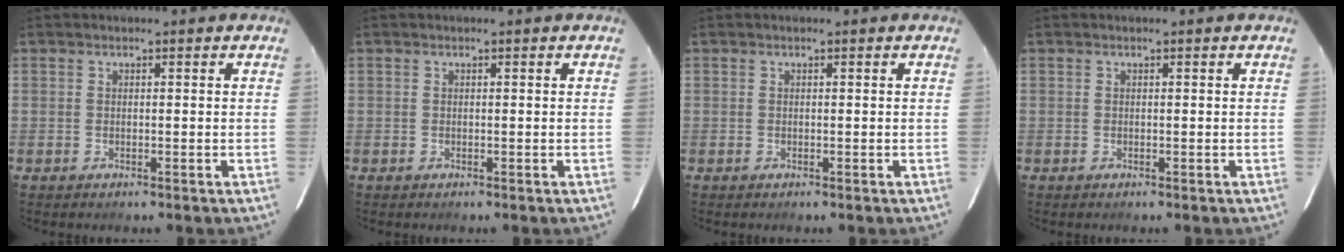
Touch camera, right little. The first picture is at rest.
{"total": 0.0}
{"total": 0.0}
{"total": 0.0}